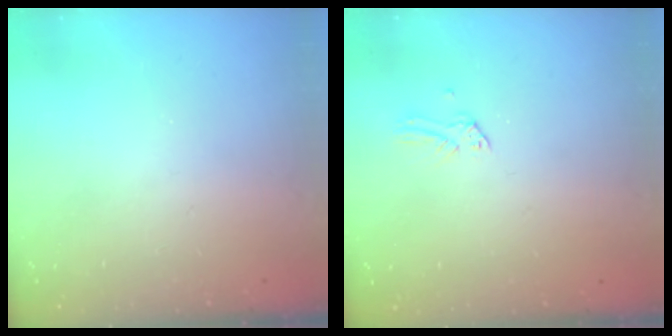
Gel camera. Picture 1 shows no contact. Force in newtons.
{"total": 0.0}